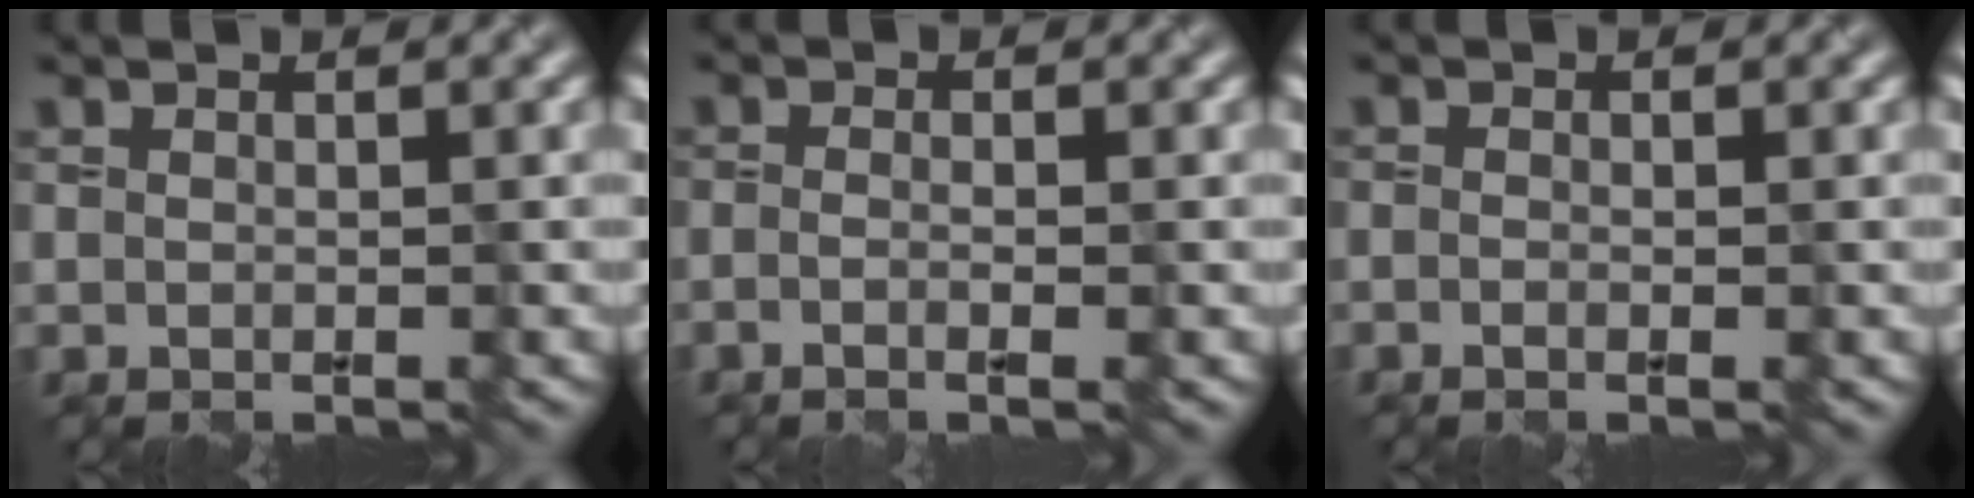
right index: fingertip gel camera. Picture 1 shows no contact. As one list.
[{"total": 1.4, "force": [-1.1, 0.0, 0.8], "torque": [-0.011, -0.001, -0.017]}, {"total": 1.1, "force": [-1.0, -0.4, 0.1], "torque": [-0.005, 0.000, -0.010]}]